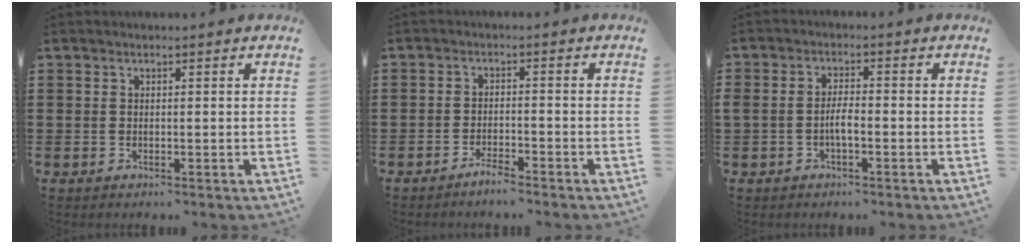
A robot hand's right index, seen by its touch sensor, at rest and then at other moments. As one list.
[{"total": 2.2, "force": [-2.1, 0.0, 0.4], "torque": [-0.011, 0.002, -0.041]}, {"total": 2.9, "force": [-1.1, 0.9, 2.5], "torque": [-0.054, 0.003, -0.023]}]